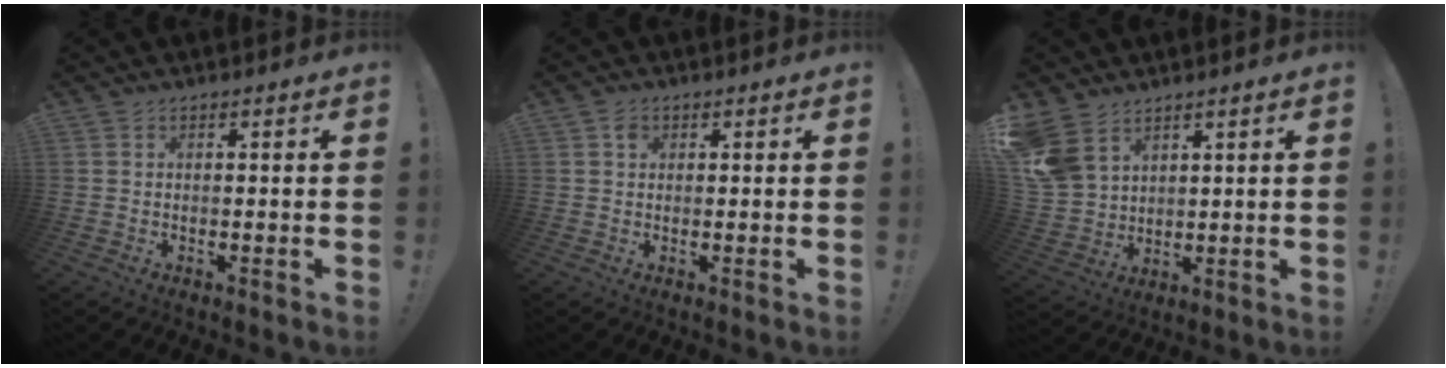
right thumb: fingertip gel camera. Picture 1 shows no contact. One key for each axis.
{"total": 1.7, "fx": 0.6, "fy": 1.4, "fz": 0.8, "tx": -0.006, "ty": 0.000, "tz": 0.008}
{"total": 10.4, "fx": 6.3, "fy": 7.0, "fz": 4.4, "tx": -0.101, "ty": -0.033, "tz": 0.131}